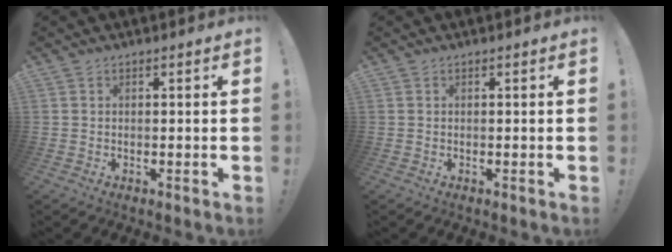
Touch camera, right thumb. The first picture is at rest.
{"total": 0.0}